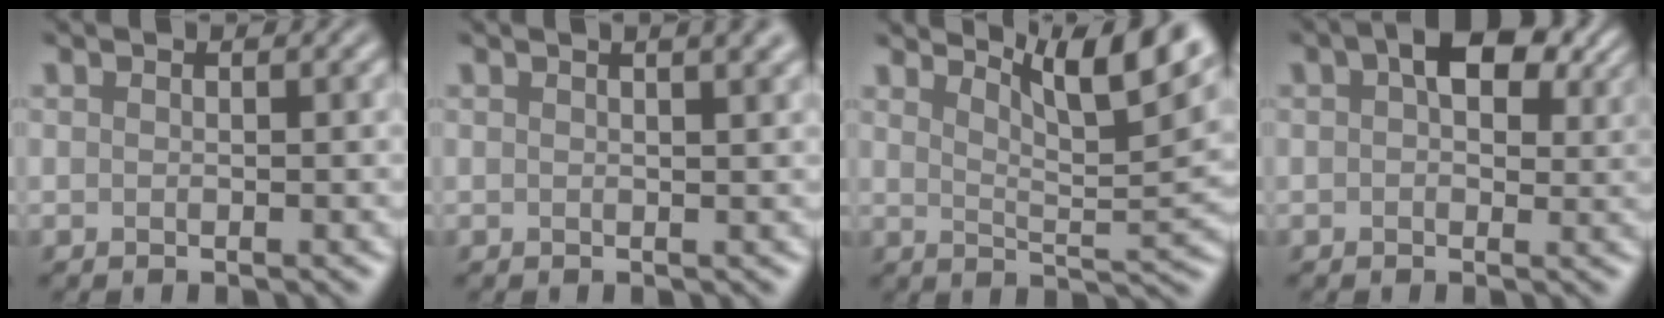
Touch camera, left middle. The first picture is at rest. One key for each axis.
{"total": 4.1, "fx": 2.2, "fy": 1.8, "fz": 3.0, "tx": -0.007, "ty": 0.020, "tz": -0.003}
{"total": 8.7, "fx": 6.3, "fy": 1.8, "fz": 5.8, "tx": -0.079, "ty": 0.010, "tz": 0.087}
{"total": 6.2, "fx": 2.4, "fy": 3.4, "fz": 4.6, "tx": -0.057, "ty": 0.009, "tz": 0.026}